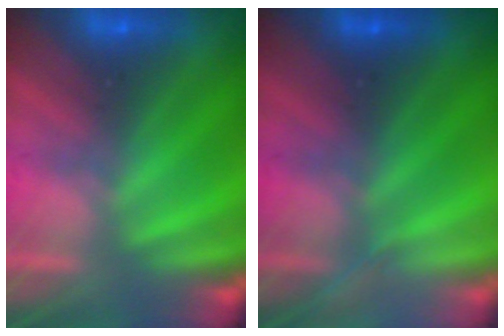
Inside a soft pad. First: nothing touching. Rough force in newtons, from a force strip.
{"total": 1.4}